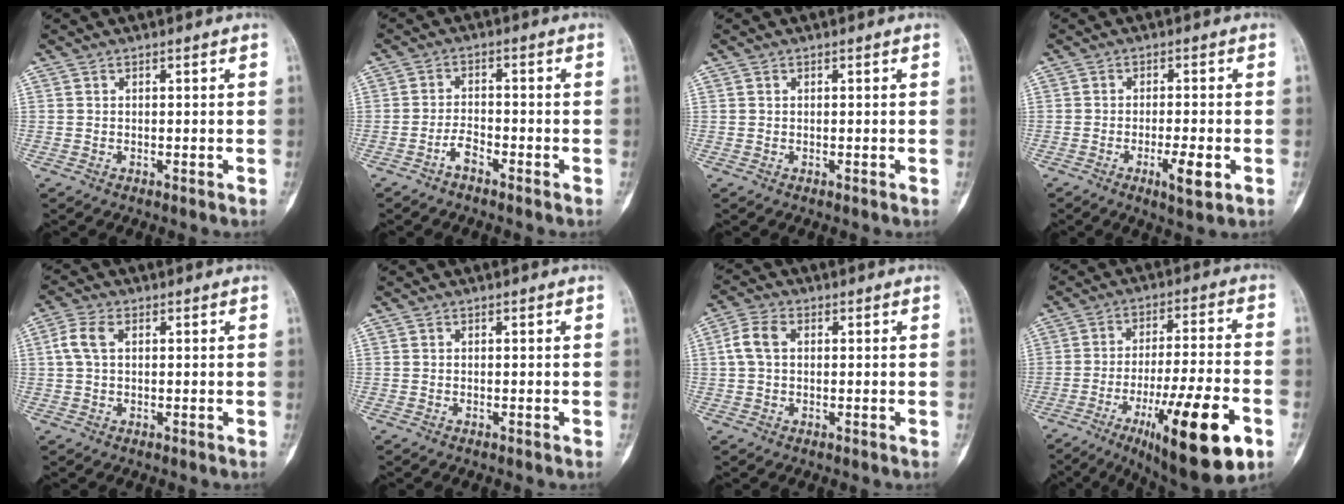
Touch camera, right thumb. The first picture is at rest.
{"total": 2.8, "force": [-2.1, 1.0, 1.6], "torque": [-0.029, 0.017, -0.042]}
{"total": 0.0}
{"total": 5.3, "force": [-2.0, 1.1, 4.7], "torque": [-0.078, -0.003, -0.031]}
{"total": 4.4, "force": [1.0, 2.6, 3.4], "torque": [-0.085, 0.013, 0.017]}
{"total": 0.0}
{"total": 4.9, "force": [0.8, 3.3, 3.6], "torque": [-0.081, 0.015, 0.012]}
{"total": 20.8, "force": [-9.1, 4.4, 18.2], "torque": [-0.277, 0.024, -0.137]}